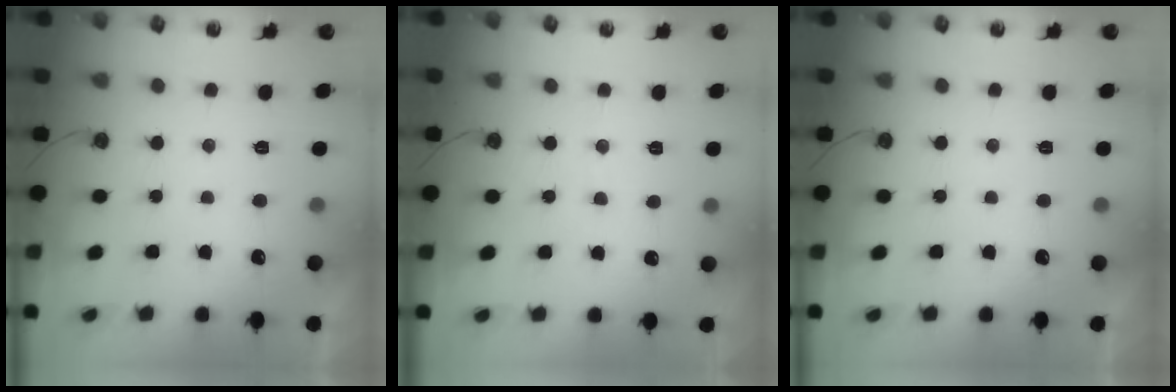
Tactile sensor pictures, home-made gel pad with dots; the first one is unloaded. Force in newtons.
{"total": 4.7, "press": 4.7, "slide": 0.7}
{"total": 0.0}